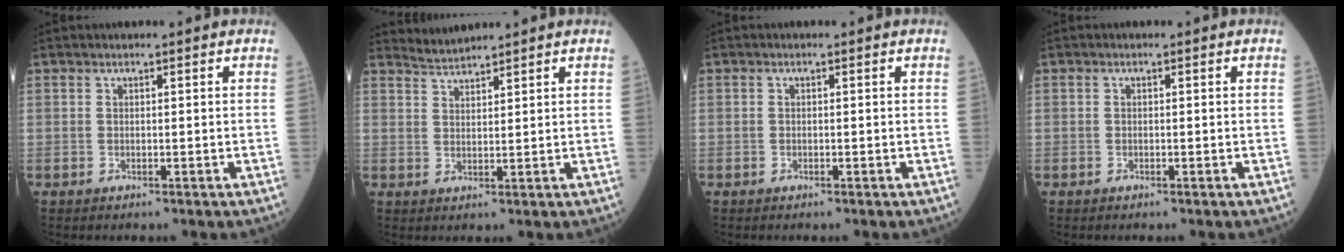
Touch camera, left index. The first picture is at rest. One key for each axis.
{"total": 2.6, "fx": 2.5, "fy": -0.5, "fz": -0.6, "tx": 0.001, "ty": 0.002, "tz": 0.057}
{"total": 0.0}
{"total": 0.0}